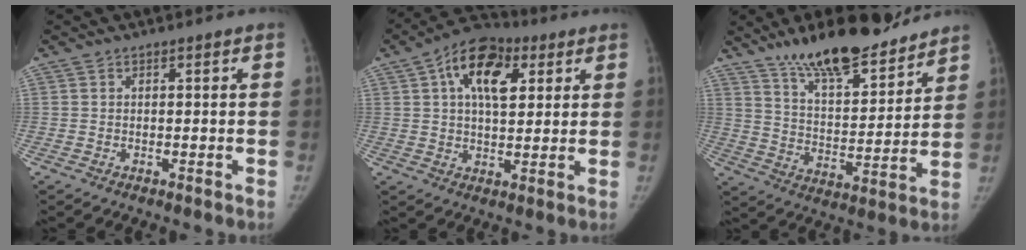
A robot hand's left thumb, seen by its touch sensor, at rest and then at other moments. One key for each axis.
{"total": 13.3, "fx": 4.9, "fy": 7.5, "fz": 9.8, "tx": -0.138, "ty": 0.003, "tz": 0.073}
{"total": 18.4, "fx": 14.4, "fy": 5.6, "fz": 10.0, "tx": -0.124, "ty": -0.077, "tz": 0.241}